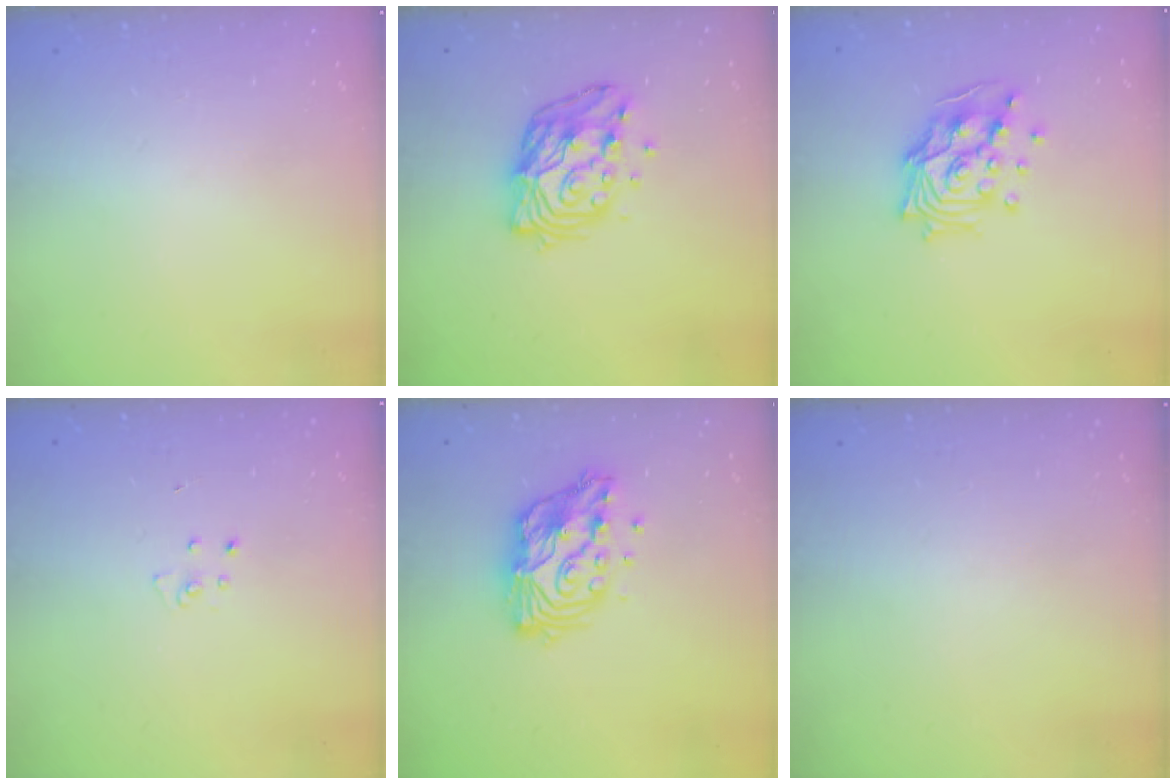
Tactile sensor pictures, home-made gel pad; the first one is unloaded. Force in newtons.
{"total": 14.0, "press": 13.9, "slide": 1.7}
{"total": 13.8, "press": 13.6, "slide": 2.0}
{"total": 3.6, "press": 3.6, "slide": 0.3}
{"total": 13.0, "press": 13.0, "slide": 1.1}
{"total": 0.0}